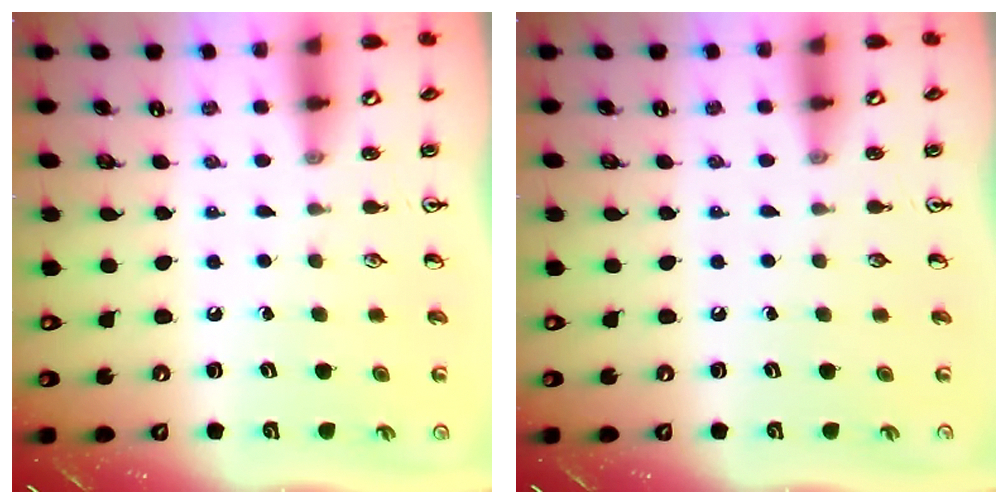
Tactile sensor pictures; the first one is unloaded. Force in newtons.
{"total": 0.0}